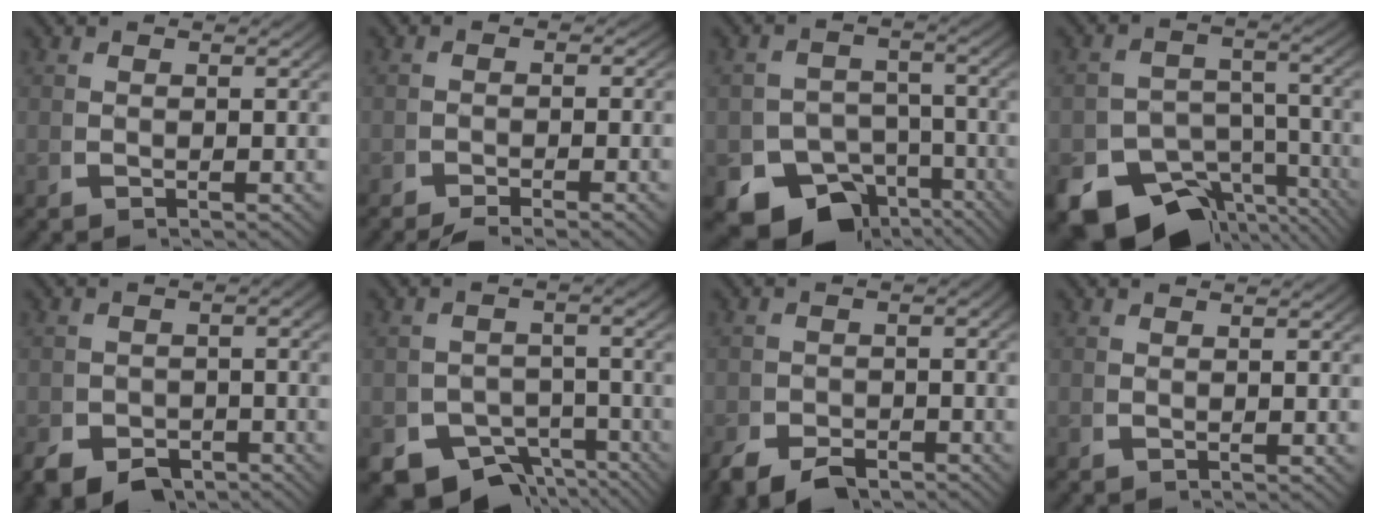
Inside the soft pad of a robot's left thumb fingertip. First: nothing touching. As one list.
[{"total": 1.9, "force": [-1.7, 0.7, 0.5], "torque": [0.004, -0.010, -0.034]}, {"total": 13.6, "force": [-8.1, 9.3, 5.6], "torque": [-0.110, -0.070, -0.113]}, {"total": 14.0, "force": [-8.9, 8.8, 6.2], "torque": [-0.110, -0.060, -0.132]}, {"total": 5.4, "force": [-4.0, 2.8, 2.2], "torque": [-0.021, -0.025, -0.063]}, {"total": 9.8, "force": [-6.8, 5.9, 4.0], "torque": [-0.063, -0.045, -0.102]}, {"total": 4.2, "force": [-3.6, 1.7, 1.6], "torque": [-0.015, -0.020, -0.060]}, {"total": 0.0}]